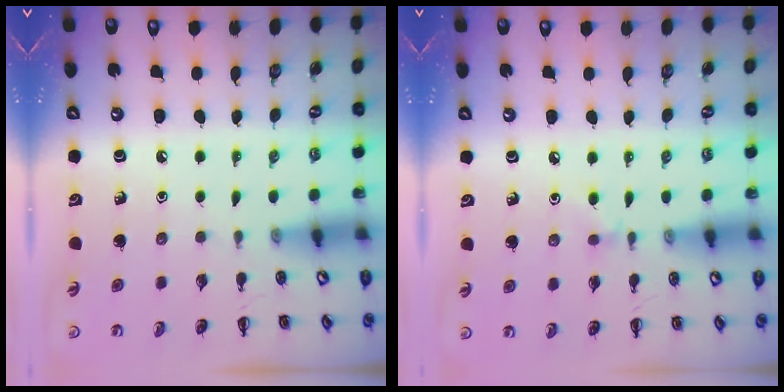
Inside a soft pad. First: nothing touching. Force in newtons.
{"total": 4.0, "press": 3.7, "slide": 1.5}